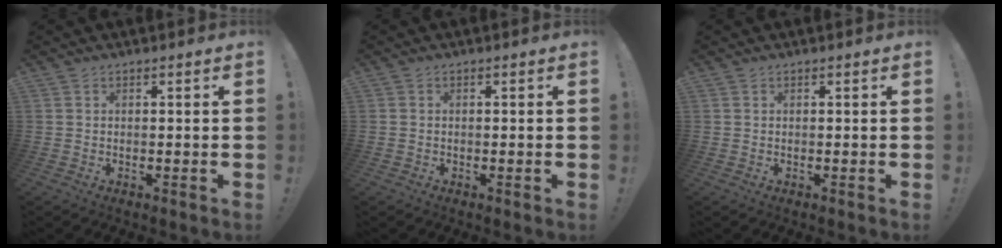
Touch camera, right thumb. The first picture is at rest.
{"total": 0.5, "force": [-0.4, 0.3, 0.2], "torque": [-0.002, 0.001, -0.007]}
{"total": 0.0}